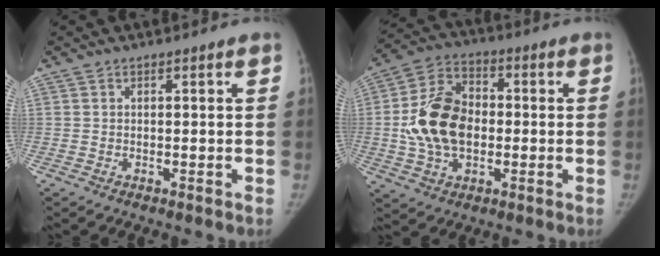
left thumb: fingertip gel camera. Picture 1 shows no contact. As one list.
[{"total": 14.9, "force": [-0.8, 10.1, 10.9], "torque": [-0.186, 0.022, -0.013]}]